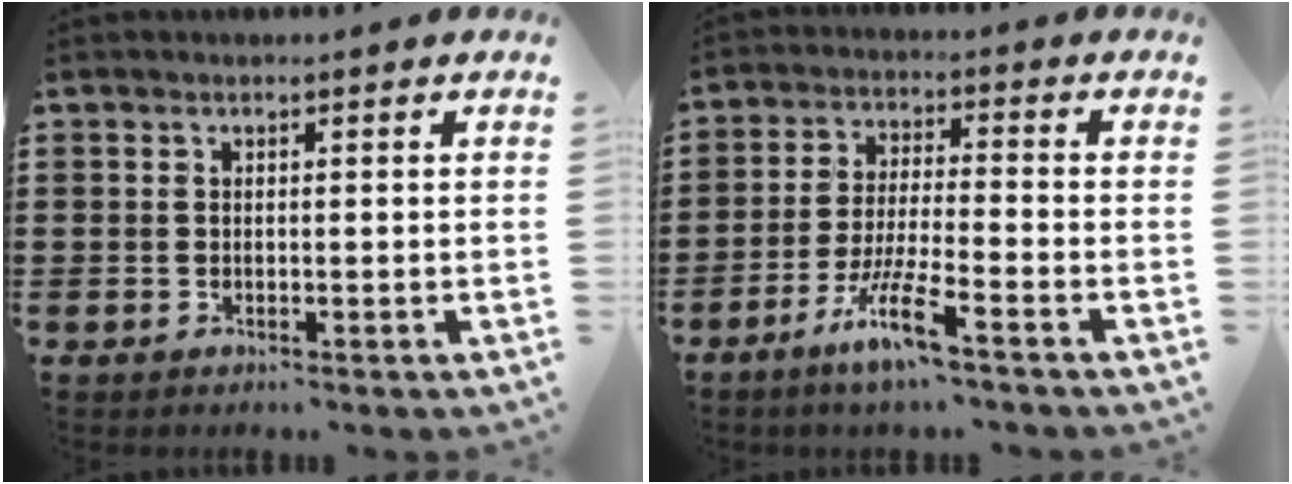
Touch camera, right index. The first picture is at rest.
{"total": 8.3, "force": [-5.6, 0.3, 6.1], "torque": [-0.133, -0.011, -0.110]}